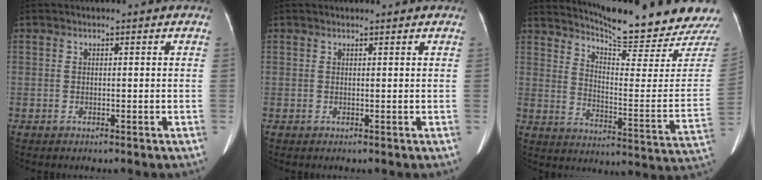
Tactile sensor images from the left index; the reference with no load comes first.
{"total": 1.0, "force": [1.0, 0.0, 0.1], "torque": [-0.010, 0.016, 0.015]}
{"total": 18.7, "force": [17.8, -1.0, 5.5], "torque": [-0.094, -0.115, 0.233]}